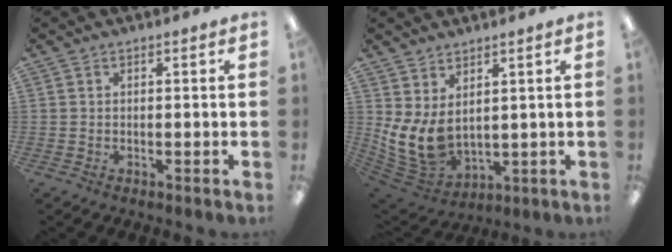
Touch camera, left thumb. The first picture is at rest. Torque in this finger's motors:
{"motor_torque": [1.63, 1.73, 0.75, -0.57, 0.12]}